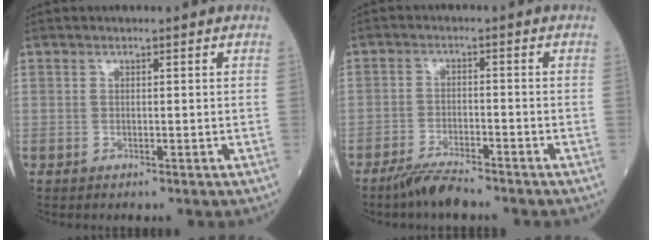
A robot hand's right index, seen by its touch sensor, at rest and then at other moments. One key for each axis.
{"total": 4.5, "fx": -3.9, "fy": 0.5, "fz": 2.2, "tx": -0.048, "ty": -0.009, "tz": -0.077}